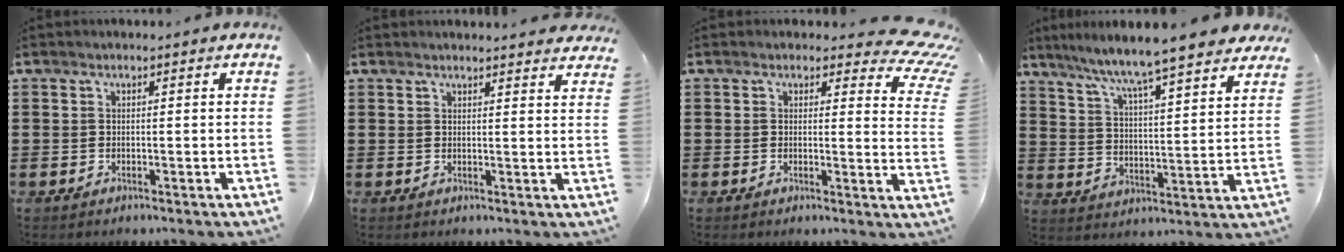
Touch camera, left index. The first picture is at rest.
{"total": 2.2, "force": [2.2, -0.1, 0.2], "torque": [-0.002, -0.007, 0.042]}
{"total": 4.3, "force": [3.2, 1.5, 2.5], "torque": [-0.031, -0.018, 0.051]}
{"total": 6.2, "force": [5.7, -0.6, 2.5], "torque": [-0.075, -0.043, 0.089]}